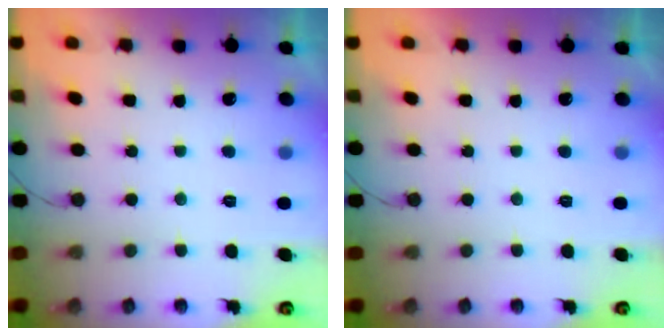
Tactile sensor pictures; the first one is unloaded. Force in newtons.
{"total": 1.8, "press": 1.8, "slide": 0.0}